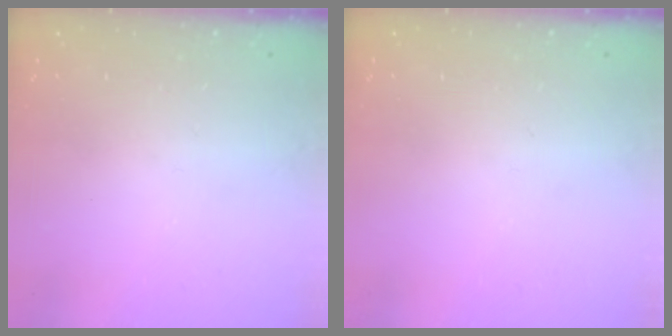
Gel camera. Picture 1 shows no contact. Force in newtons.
{"total": 0.0}